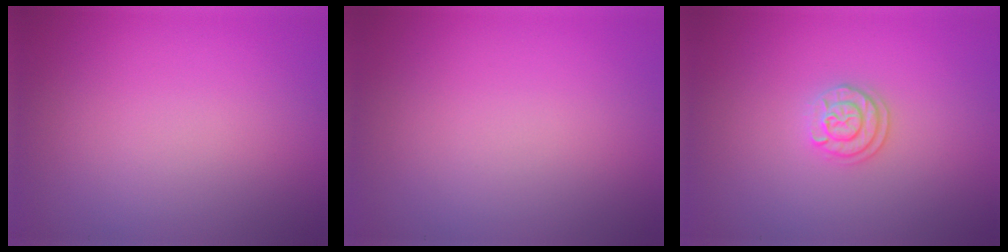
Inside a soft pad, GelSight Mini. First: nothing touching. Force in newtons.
{"total": 0.0}
{"total": 2.0, "press": 1.9, "slide": 0.8}